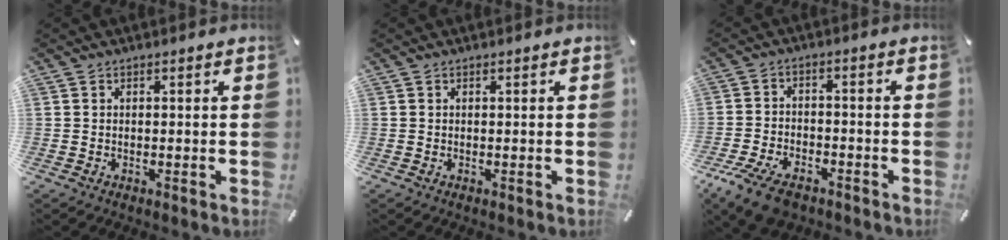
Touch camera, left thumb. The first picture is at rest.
{"total": 0.0}
{"total": 8.4, "force": [-5.6, 4.3, 4.4], "torque": [-0.094, 0.022, -0.104]}